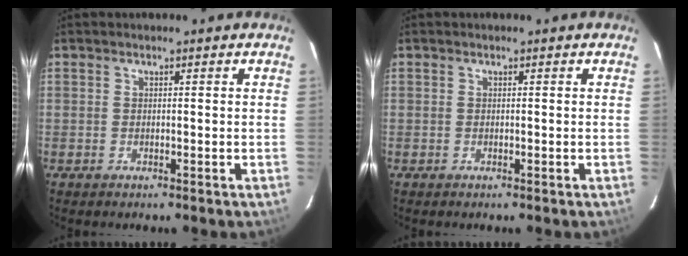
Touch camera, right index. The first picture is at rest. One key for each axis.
{"total": 0.0}